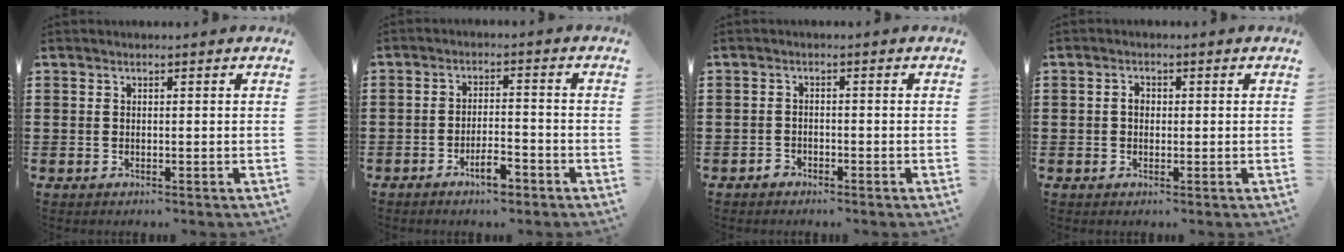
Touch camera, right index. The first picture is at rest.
{"total": 4.6, "force": [-3.1, 1.3, 3.1], "torque": [-0.058, 0.006, -0.060]}
{"total": 1.3, "force": [-1.2, 0.5, 0.1], "torque": [-0.005, 0.002, -0.025]}
{"total": 1.7, "force": [0.0, 1.2, 1.3], "torque": [-0.025, 0.006, -0.001]}